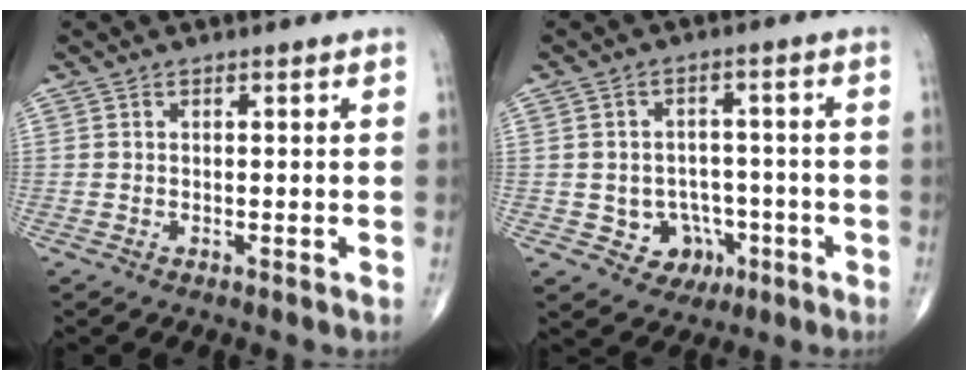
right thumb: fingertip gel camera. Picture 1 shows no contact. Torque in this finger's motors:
{"motor_torque": [-0.16, 0.28, -0.21, -0.29, 0.06]}